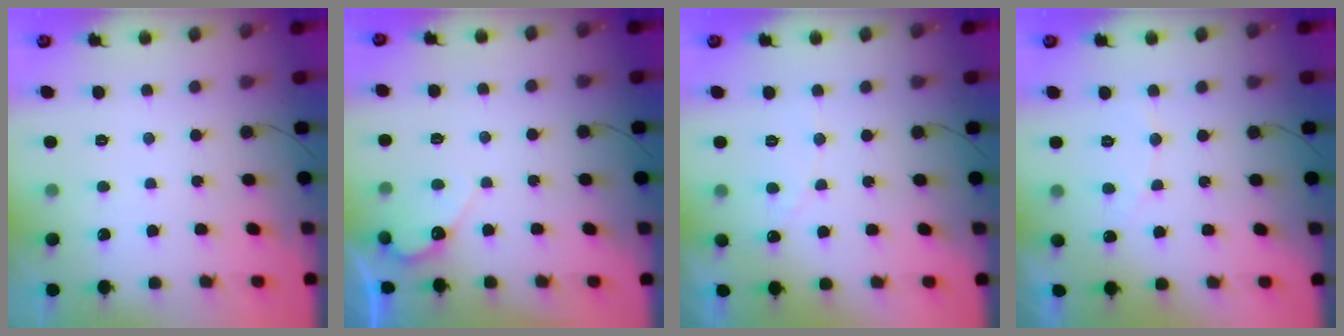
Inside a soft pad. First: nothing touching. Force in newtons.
{"total": 5.0, "press": 4.9, "slide": 0.3}
{"total": 2.8, "press": 2.8, "slide": 0.1}
{"total": 3.5, "press": 3.5, "slide": 0.2}